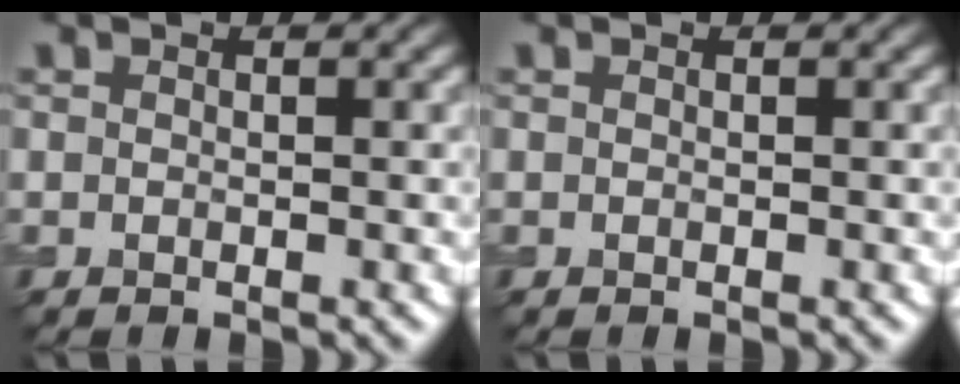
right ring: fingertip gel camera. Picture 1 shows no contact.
{"total": 0.0}